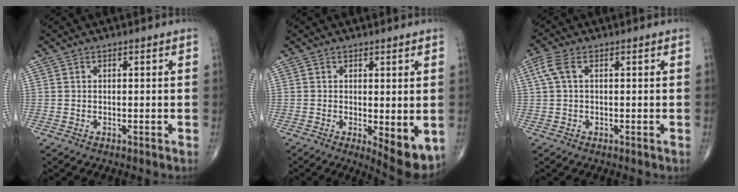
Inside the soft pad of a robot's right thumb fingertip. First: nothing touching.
{"total": 7.4, "force": [-1.2, 2.7, 6.7], "torque": [-0.088, -0.022, -0.011]}
{"total": 3.7, "force": [1.0, 1.8, 3.0], "torque": [-0.089, 0.019, 0.021]}